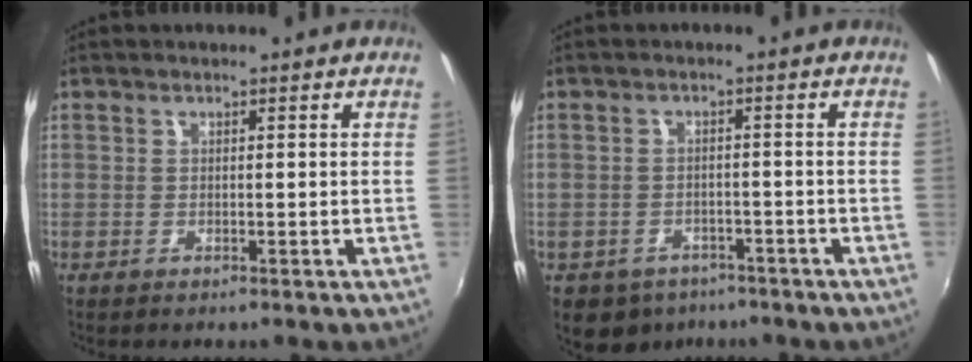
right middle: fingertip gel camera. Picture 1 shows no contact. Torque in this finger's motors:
{"motor_torque": [0.43, -0.46, 0.09, 0.02]}